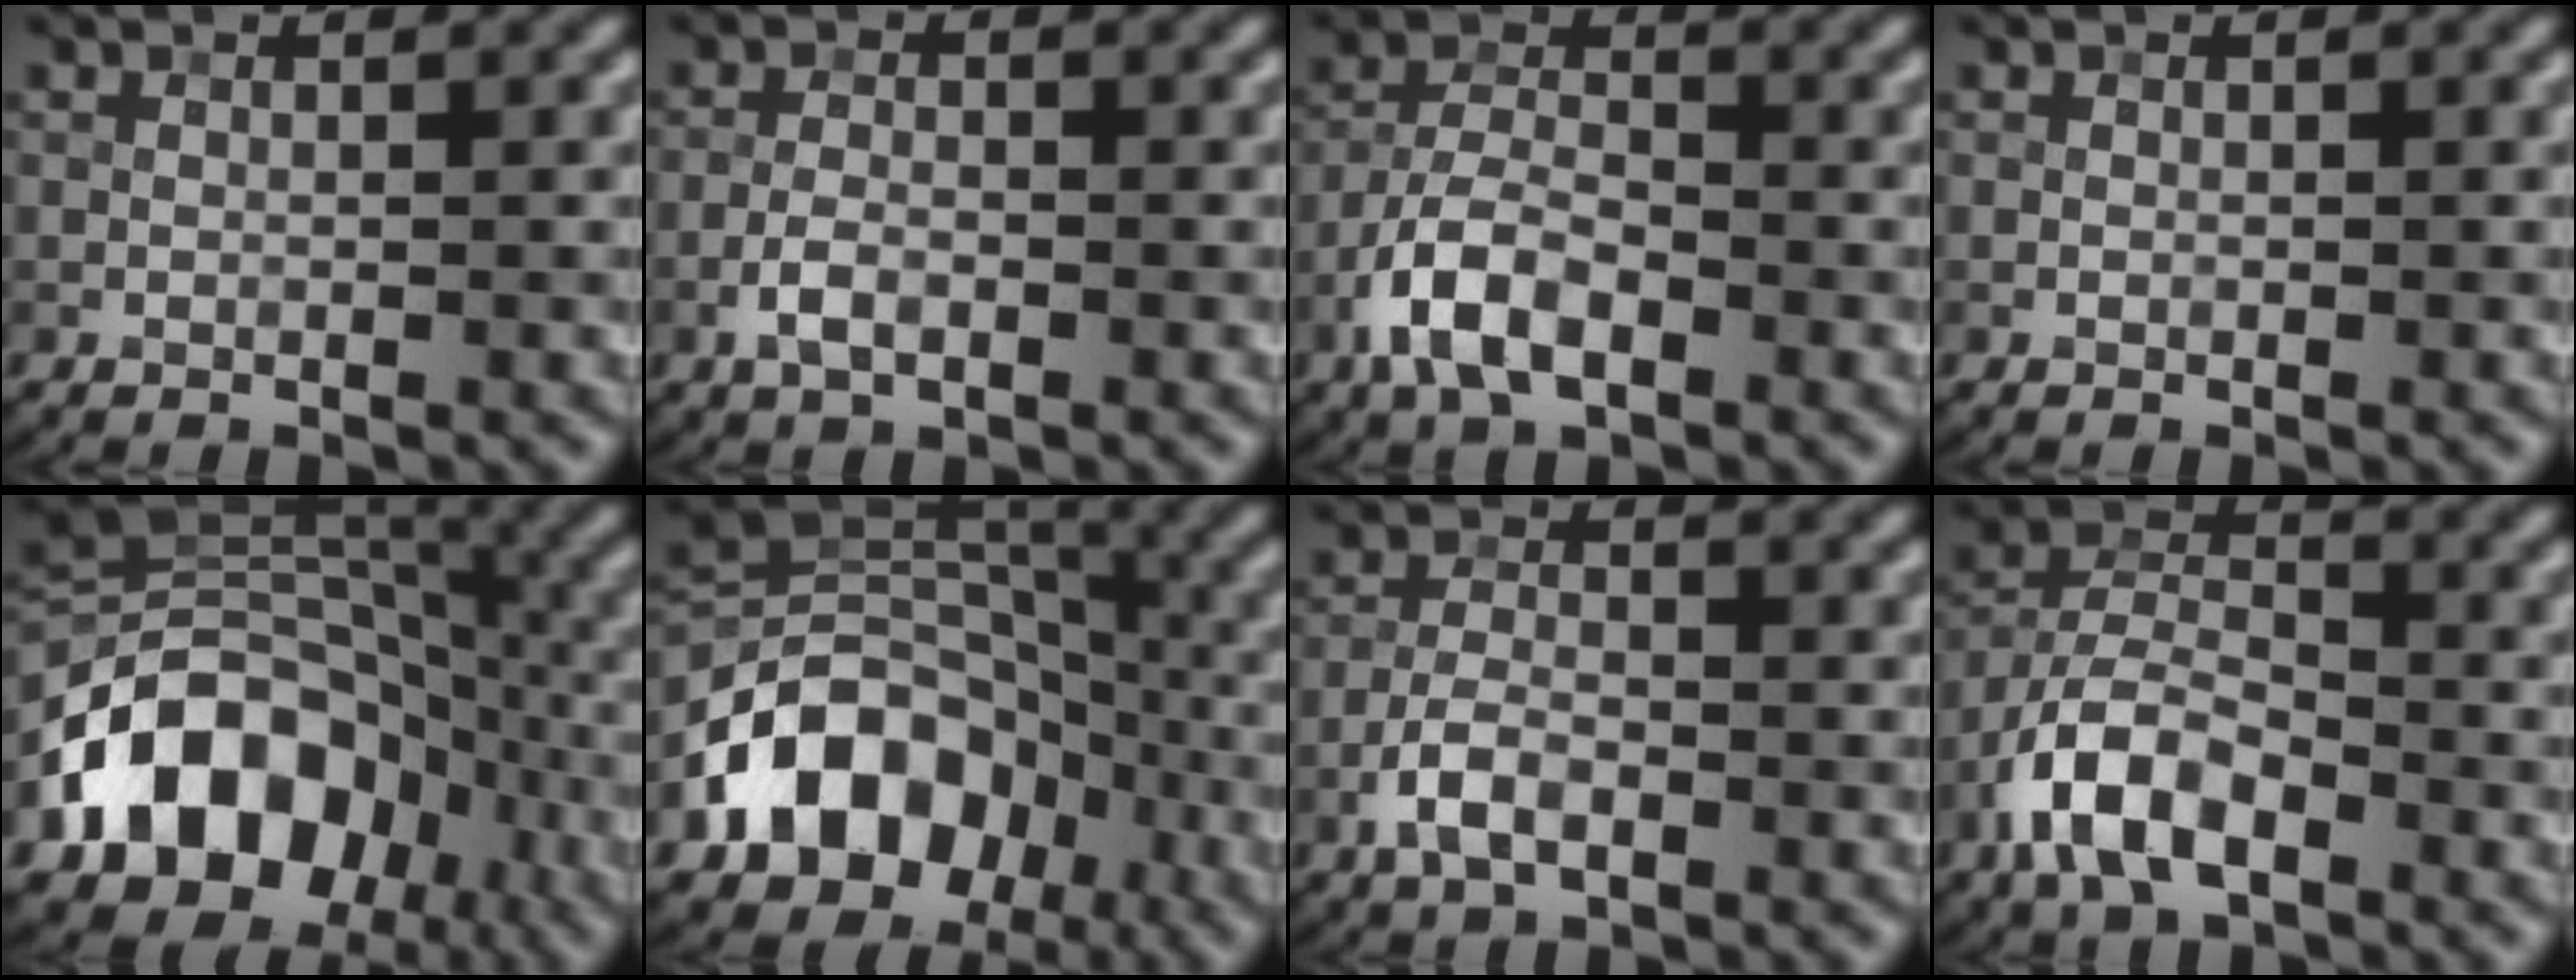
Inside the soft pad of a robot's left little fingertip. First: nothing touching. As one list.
[{"total": 2.4, "force": [-1.0, 1.1, 1.8], "torque": [-0.032, 0.004, -0.023]}, {"total": 5.7, "force": [-2.8, 2.7, 4.2], "torque": [-0.078, 0.004, -0.062]}, {"total": 0.0}, {"total": 12.1, "force": [-5.1, 8.7, 6.6], "torque": [-0.101, 0.011, -0.101]}, {"total": 10.4, "force": [-4.5, 7.6, 5.4], "torque": [-0.071, 0.008, -0.087]}, {"total": 3.5, "force": [-1.7, 1.6, 2.6], "torque": [-0.050, 0.003, -0.037]}, {"total": 6.7, "force": [-3.5, 3.2, 4.7], "torque": [-0.083, 0.005, -0.076]}]